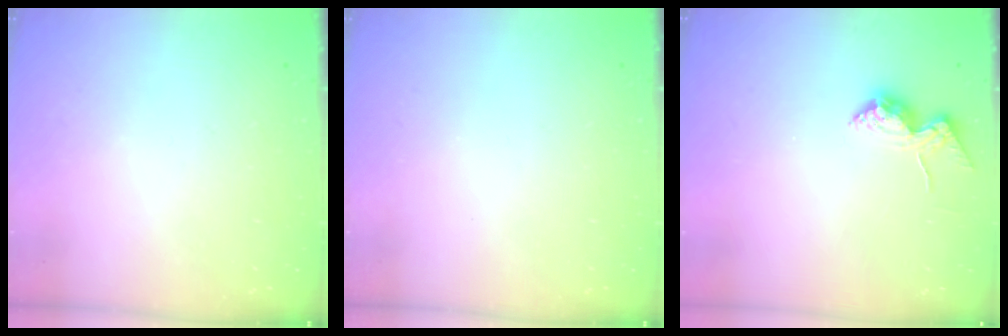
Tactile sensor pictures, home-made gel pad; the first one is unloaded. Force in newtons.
{"total": 0.0}
{"total": 12.0, "press": 12.0, "slide": 0.8}